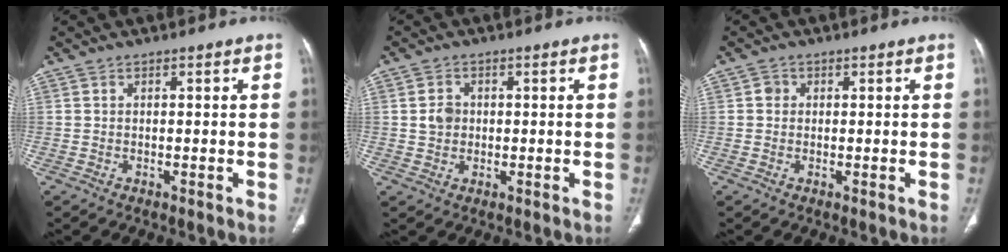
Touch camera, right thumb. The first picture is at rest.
{"total": 3.3, "force": [0.2, 2.8, 1.8], "torque": [-0.021, 0.005, 0.004]}
{"total": 1.4, "force": [0.2, 1.3, 0.4], "torque": [0.000, 0.003, 0.001]}